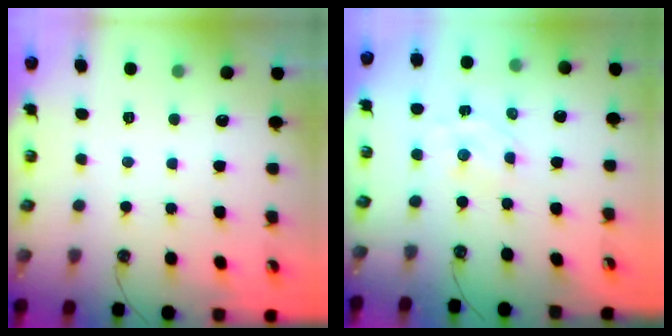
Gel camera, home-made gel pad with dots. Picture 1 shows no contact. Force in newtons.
{"total": 2.4, "press": 2.3, "slide": 0.7}